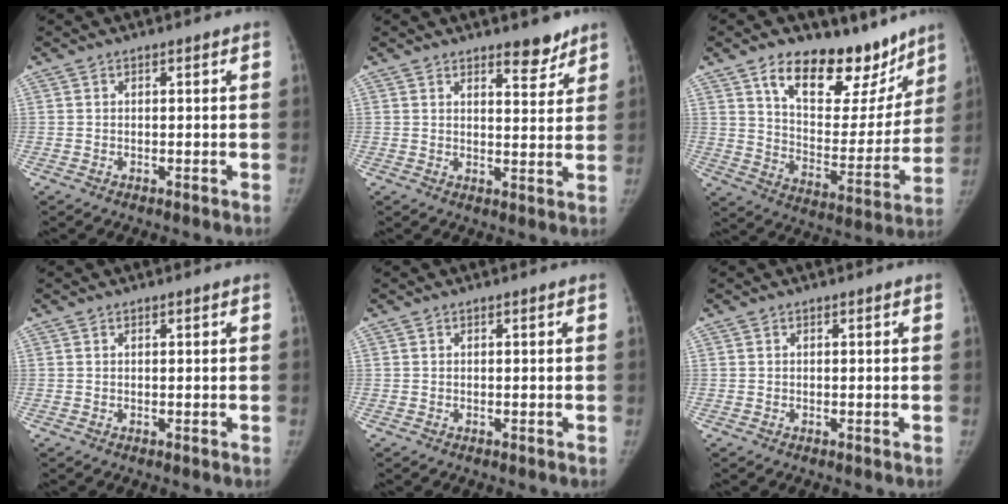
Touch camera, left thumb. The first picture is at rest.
{"total": 5.0, "force": [4.0, 1.8, 2.5], "torque": [-0.013, -0.030, 0.055]}
{"total": 21.1, "force": [14.3, 11.0, 11.1], "torque": [-0.096, -0.079, 0.222]}
{"total": 0.0}
{"total": 0.0}
{"total": 0.0}